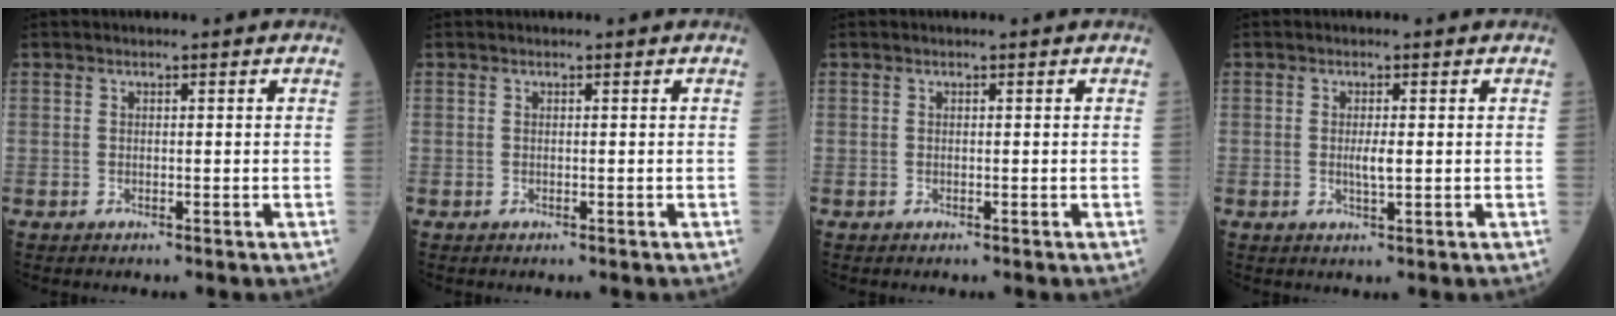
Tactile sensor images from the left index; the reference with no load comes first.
{"total": 0.0}
{"total": 0.0}
{"total": 2.1, "force": [0.0, 0.3, 2.1], "torque": [-0.044, -0.002, 0.002]}